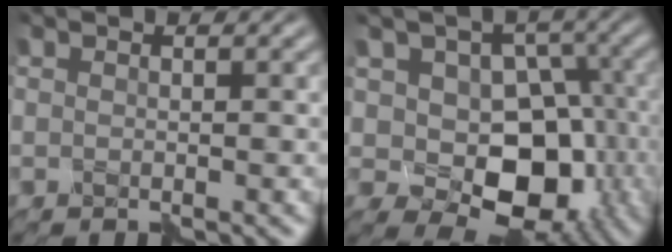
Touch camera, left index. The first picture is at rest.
{"total": 7.8, "force": [-2.2, 5.9, 4.7], "torque": [-0.056, -0.008, -0.044]}